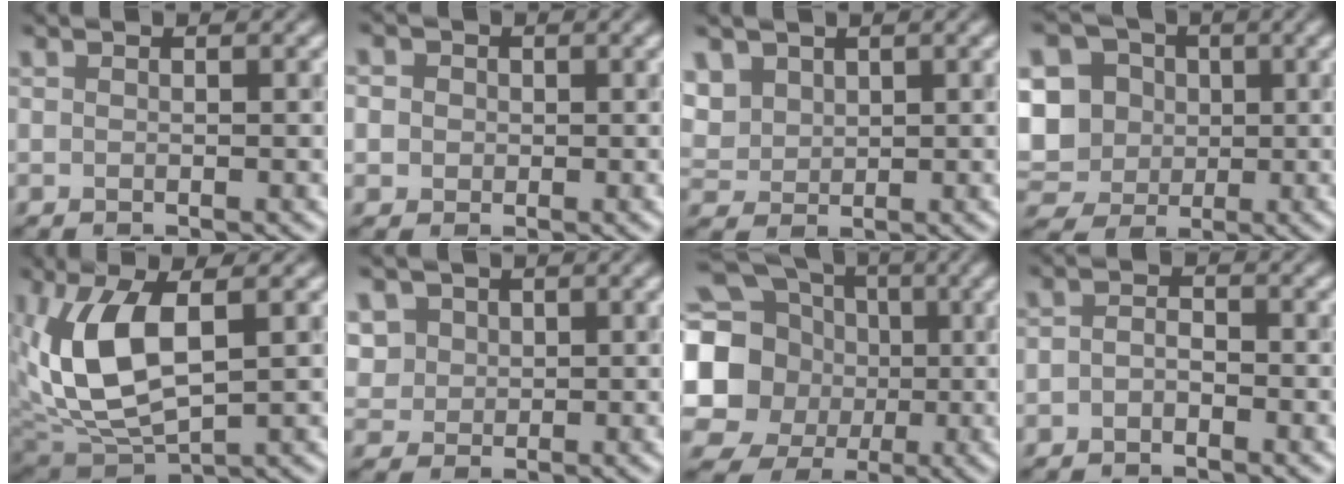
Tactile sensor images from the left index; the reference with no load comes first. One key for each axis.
{"total": 1.0, "fx": 0.0, "fy": 1.0, "fz": -0.4, "tx": -0.005, "ty": 0.015, "tz": 0.009}
{"total": 1.7, "fx": 1.2, "fy": 1.2, "fz": 0.1, "tx": -0.035, "ty": 0.005, "tz": 0.056}
{"total": 8.1, "fx": 0.2, "fy": 7.5, "fz": 3.1, "tx": -0.099, "ty": 0.013, "tz": 0.002}
{"total": 7.3, "fx": 1.1, "fy": 3.3, "fz": 6.4, "tx": -0.171, "ty": 0.000, "tz": 0.044}
{"total": 2.1, "fx": 0.9, "fy": 1.8, "fz": 0.2, "tx": -0.046, "ty": 0.011, "tz": 0.053}
{"total": 14.8, "fx": -0.3, "fy": 14.0, "fz": 4.8, "tx": -0.176, "ty": 0.011, "tz": -0.015}
{"total": 1.4, "fx": -1.4, "fy": -0.3, "fz": 0.0, "tx": -0.018, "ty": -0.003, "tz": -0.007}